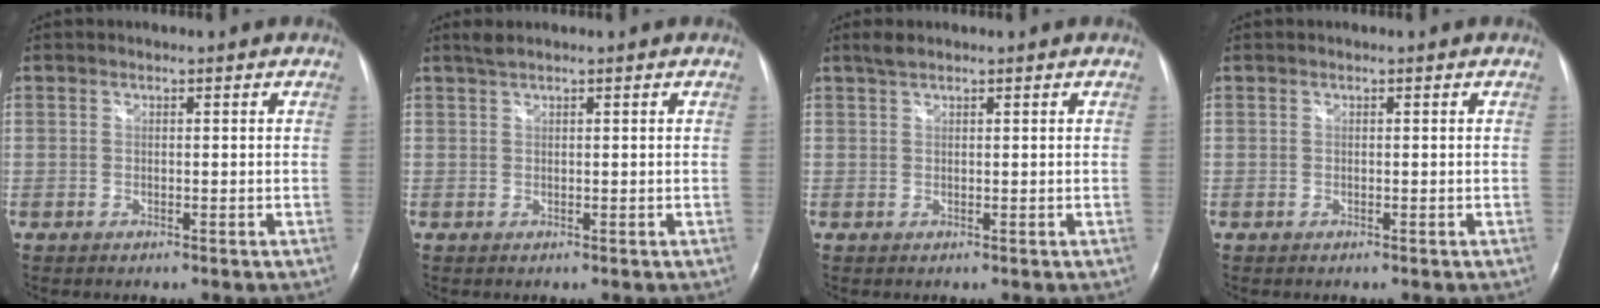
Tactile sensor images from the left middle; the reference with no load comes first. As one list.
[{"total": 1.3, "force": [1.1, -0.1, 0.7], "torque": [-0.019, 0.011, 0.026]}, {"total": 1.5, "force": [1.3, 0.3, 0.8], "torque": [-0.022, 0.008, 0.030]}, {"total": 0.0}]